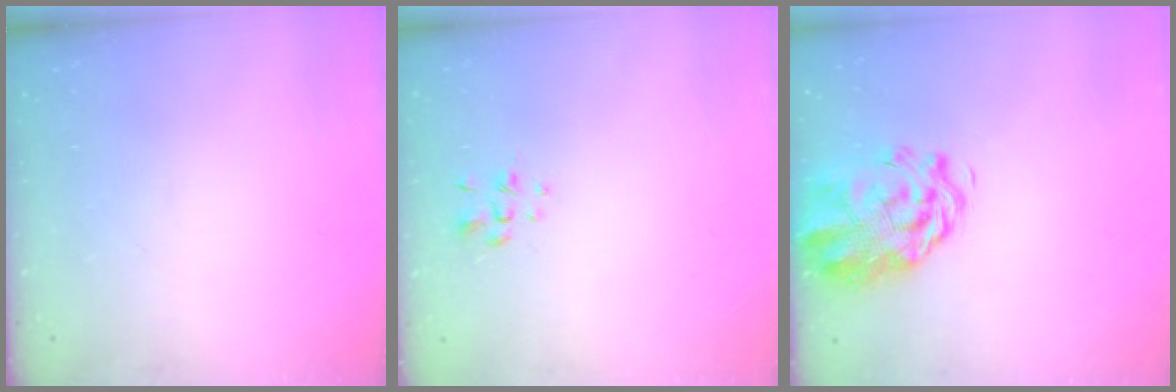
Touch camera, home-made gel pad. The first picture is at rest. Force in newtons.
{"total": 1.3, "press": 1.1, "slide": 0.5}
{"total": 4.7, "press": 4.2, "slide": 2.1}